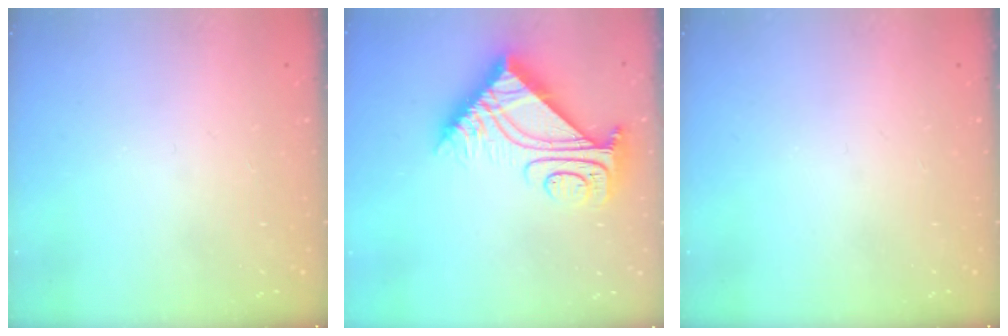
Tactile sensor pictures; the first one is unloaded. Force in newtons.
{"total": 13.6, "press": 13.5, "slide": 1.5}
{"total": 0.0}